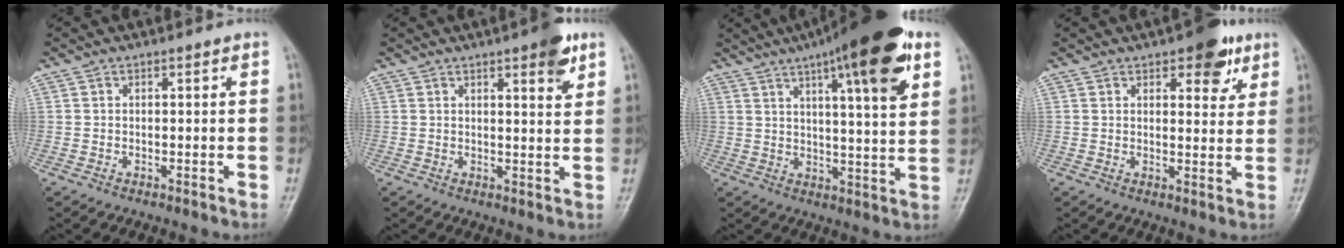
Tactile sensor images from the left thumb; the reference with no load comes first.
{"total": 5.6, "force": [3.3, 1.4, 4.3], "torque": [-0.048, -0.015, 0.038]}
{"total": 19.7, "force": [10.3, 4.3, 16.3], "torque": [-0.224, -0.022, 0.146]}
{"total": 8.1, "force": [4.5, 3.7, 5.6], "torque": [-0.042, -0.017, 0.054]}